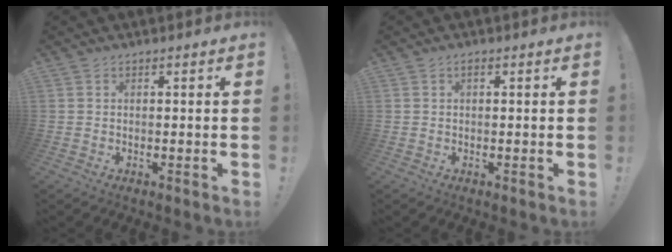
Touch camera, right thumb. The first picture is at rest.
{"total": 0.7, "force": [0.2, 0.3, 0.6], "torque": [-0.008, 0.002, 0.001]}